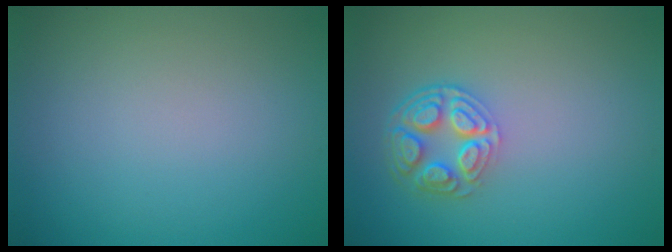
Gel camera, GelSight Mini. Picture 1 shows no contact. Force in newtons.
{"total": 4.5, "press": 3.5, "slide": 2.9}